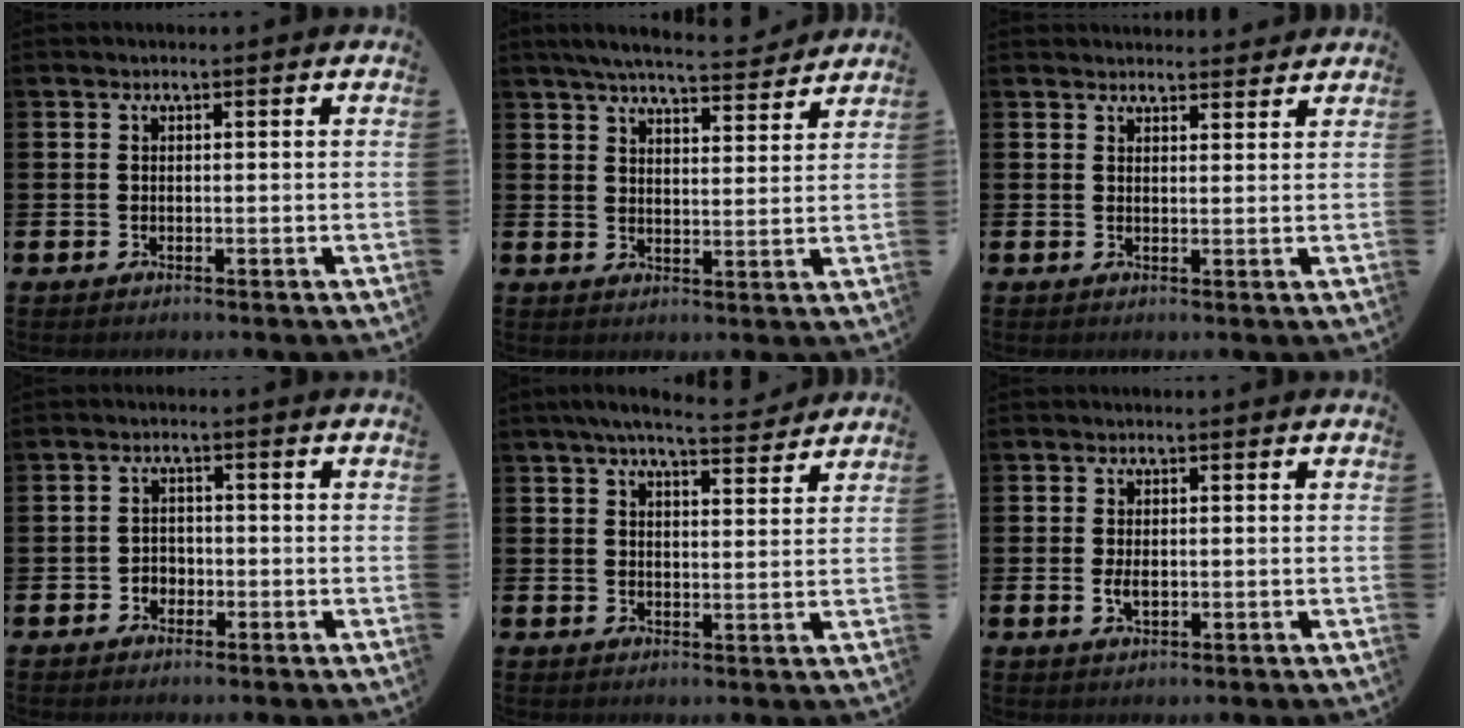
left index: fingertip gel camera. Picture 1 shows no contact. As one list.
[{"total": 6.4, "force": [6.1, 0.5, 1.7], "torque": [-0.043, -0.036, 0.106]}, {"total": 2.6, "force": [2.5, 0.3, 0.0], "torque": [0.004, -0.018, 0.045]}, {"total": 2.0, "force": [-1.1, 1.6, 0.3], "torque": [-0.005, 0.002, -0.027]}, {"total": 5.8, "force": [5.3, 0.5, 2.1], "torque": [-0.044, -0.022, 0.093]}, {"total": 2.0, "force": [-0.1, 1.0, 1.7], "torque": [-0.028, 0.001, -0.003]}]